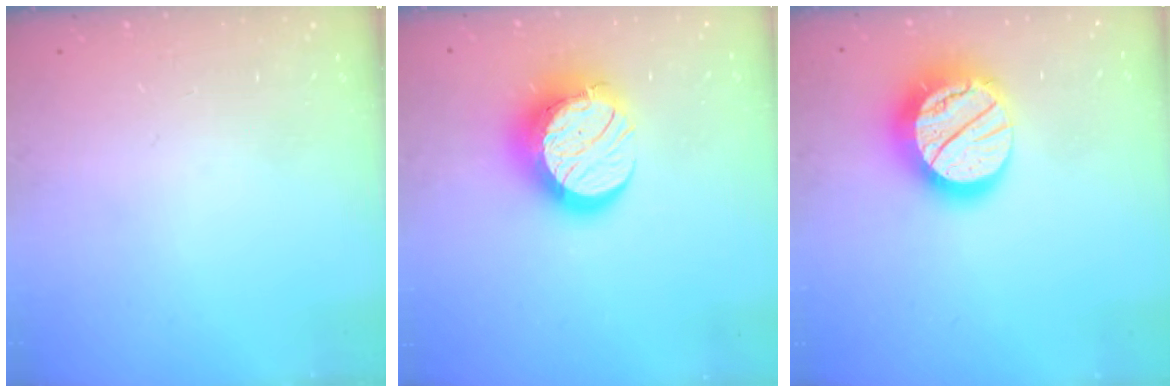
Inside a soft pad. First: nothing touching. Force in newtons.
{"total": 15.0, "press": 14.9, "slide": 1.2}
{"total": 21.2, "press": 21.1, "slide": 1.6}